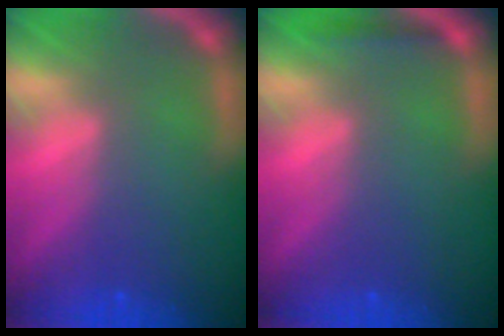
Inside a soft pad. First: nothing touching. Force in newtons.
{"total": 0.9}